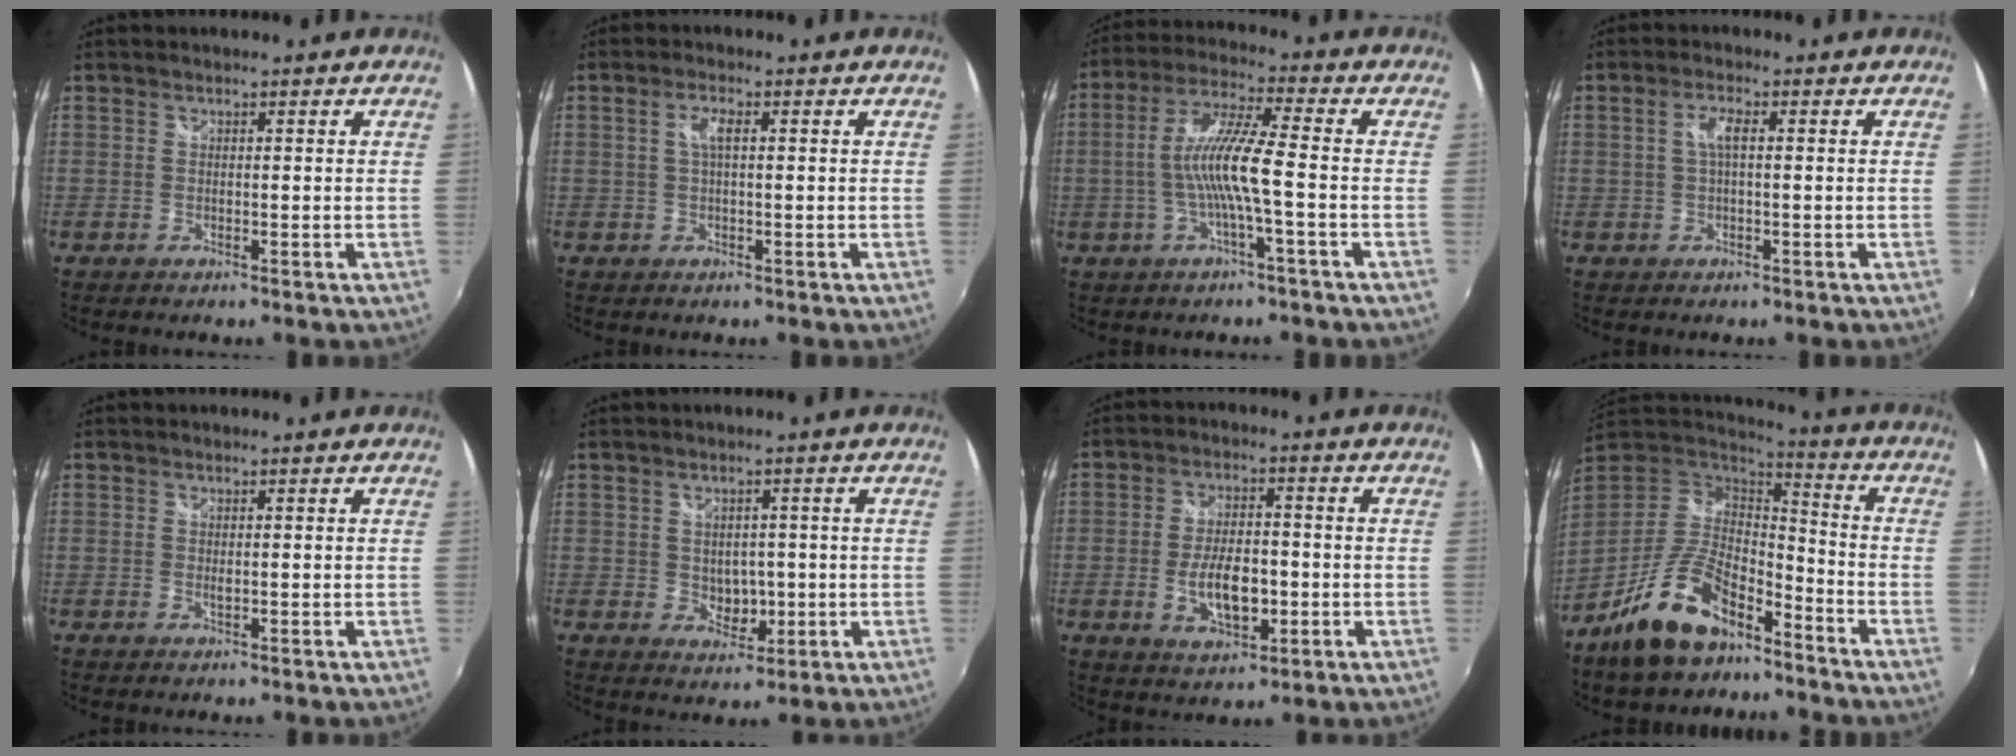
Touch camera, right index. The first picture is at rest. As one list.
[{"total": 2.6, "force": [0.5, 0.7, 2.5], "torque": [-0.049, 0.004, 0.007]}, {"total": 9.9, "force": [-2.0, -0.1, 9.7], "torque": [-0.194, 0.006, -0.036]}, {"total": 2.8, "force": [0.2, 0.6, 2.7], "torque": [-0.055, 0.005, 0.003]}, {"total": 0.6, "force": [0.1, 0.3, 0.5], "torque": [-0.009, -0.001, 0.001]}, {"total": 4.2, "force": [-0.1, 3.6, 2.3], "torque": [-0.034, -0.003, 0.004]}, {"total": 8.8, "force": [-2.0, 4.3, 7.4], "torque": [-0.143, -0.005, -0.028]}, {"total": 17.1, "force": [-11.1, 7.4, 10.7], "torque": [-0.227, -0.007, -0.201]}]